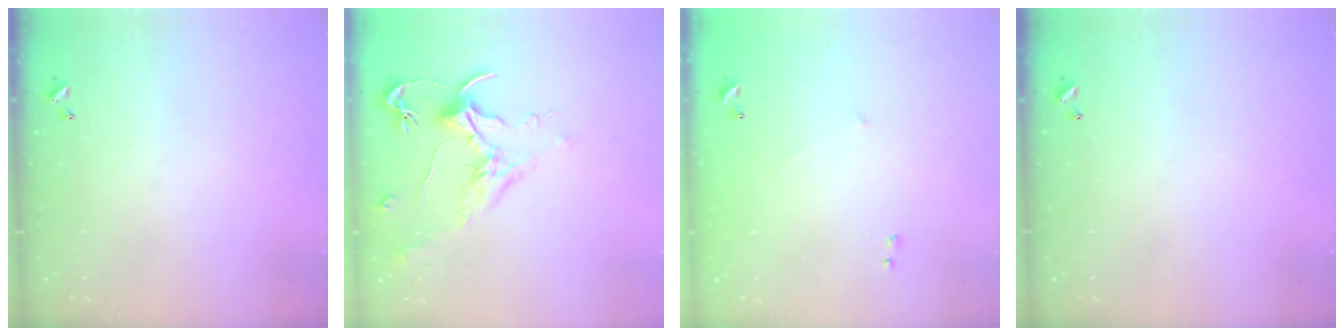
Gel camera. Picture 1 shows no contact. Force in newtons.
{"total": 1.8, "press": 1.7, "slide": 0.8}
{"total": 6.0, "press": 5.9, "slide": 0.8}
{"total": 0.0}